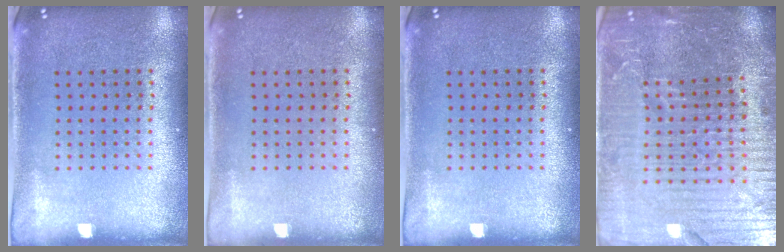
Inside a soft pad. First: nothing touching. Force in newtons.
{"total": 0.0}
{"total": 0.0}
{"total": 6.4, "press": 5.6, "slide": 3.0}